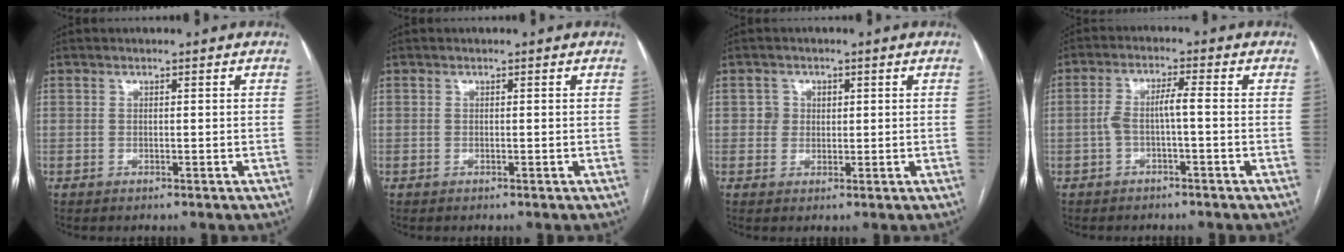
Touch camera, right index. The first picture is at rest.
{"total": 0.0}
{"total": 2.3, "force": [0.4, 2.3, 0.4], "torque": [-0.001, 0.007, 0.006]}
{"total": 4.2, "force": [-1.0, 0.5, 4.0], "torque": [-0.083, 0.022, -0.015]}